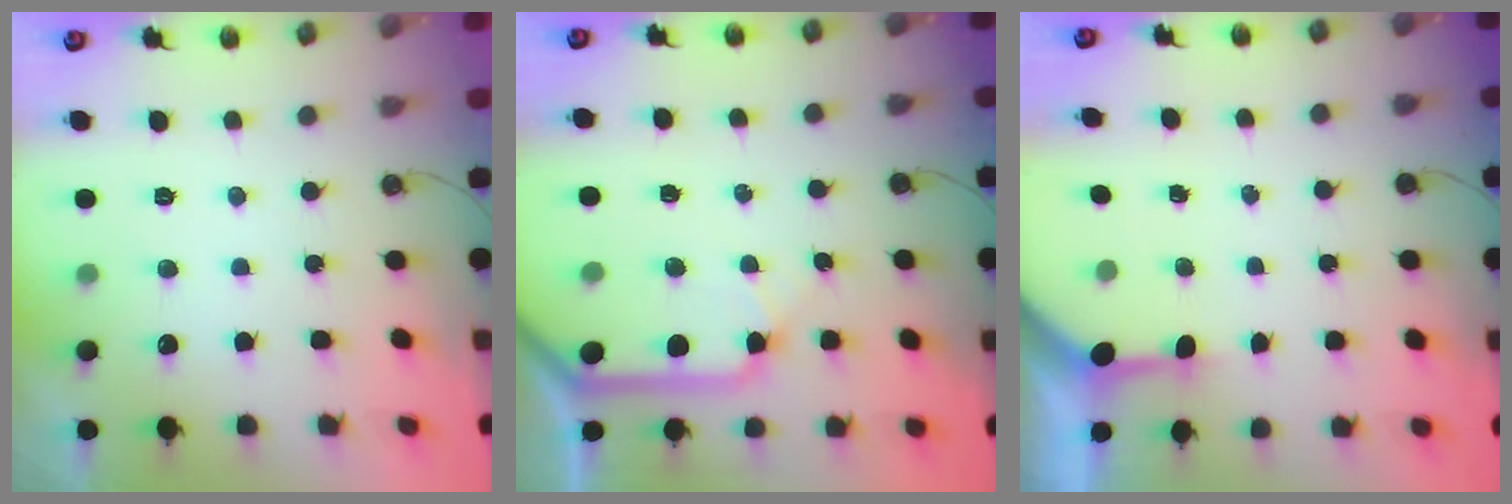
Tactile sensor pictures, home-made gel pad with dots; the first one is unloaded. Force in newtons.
{"total": 11.3, "press": 11.2, "slide": 1.7}
{"total": 3.1, "press": 3.1, "slide": 0.4}